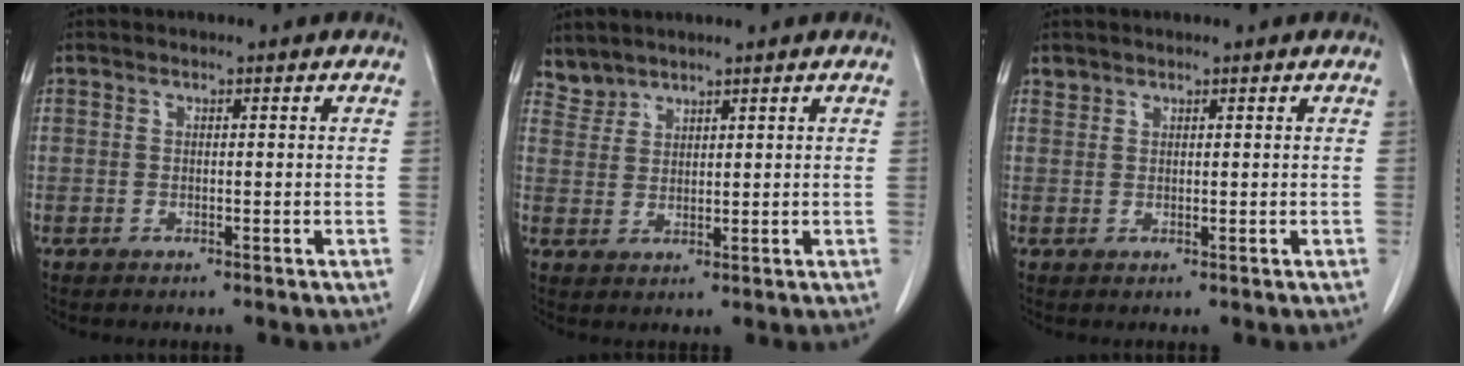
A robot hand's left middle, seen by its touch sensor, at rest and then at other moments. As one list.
[{"total": 2.7, "force": [2.6, 0.6, -0.5], "torque": [0.009, 0.010, 0.058]}, {"total": 0.9, "force": [0.8, 0.4, -0.1], "torque": [0.005, 0.003, 0.014]}]